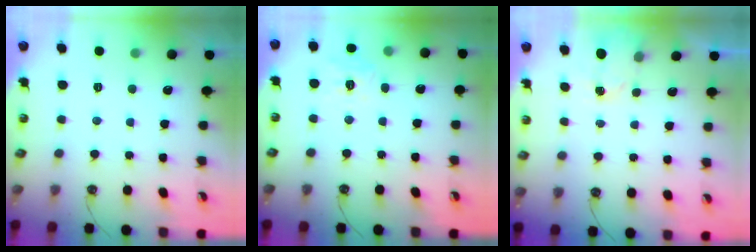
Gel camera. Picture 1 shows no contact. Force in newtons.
{"total": 10.2, "press": 10.1, "slide": 1.2}
{"total": 1.5, "press": 1.5, "slide": 0.3}